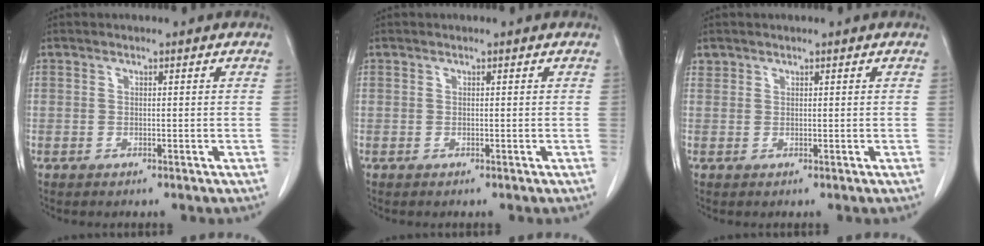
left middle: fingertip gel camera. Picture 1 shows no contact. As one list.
[{"total": 0.0}, {"total": 0.7, "force": [0.6, 0.4, -0.1], "torque": [0.002, 0.005, 0.011]}]